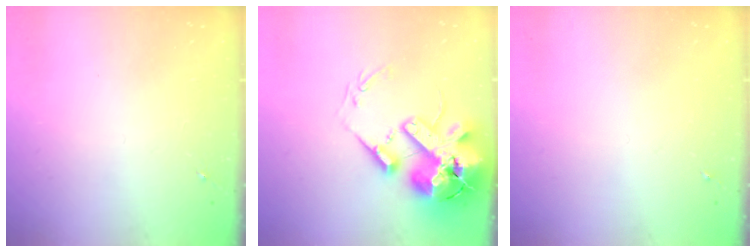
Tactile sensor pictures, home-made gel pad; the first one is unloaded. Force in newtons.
{"total": 20.9, "press": 20.6, "slide": 3.4}
{"total": 0.0}